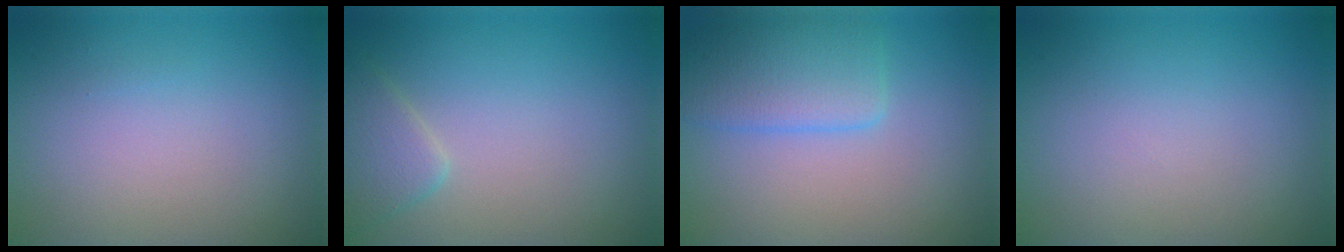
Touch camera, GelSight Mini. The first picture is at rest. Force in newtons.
{"total": 2.3, "press": 2.3, "slide": 0.1}
{"total": 3.8, "press": 3.8, "slide": 0.1}
{"total": 0.0}